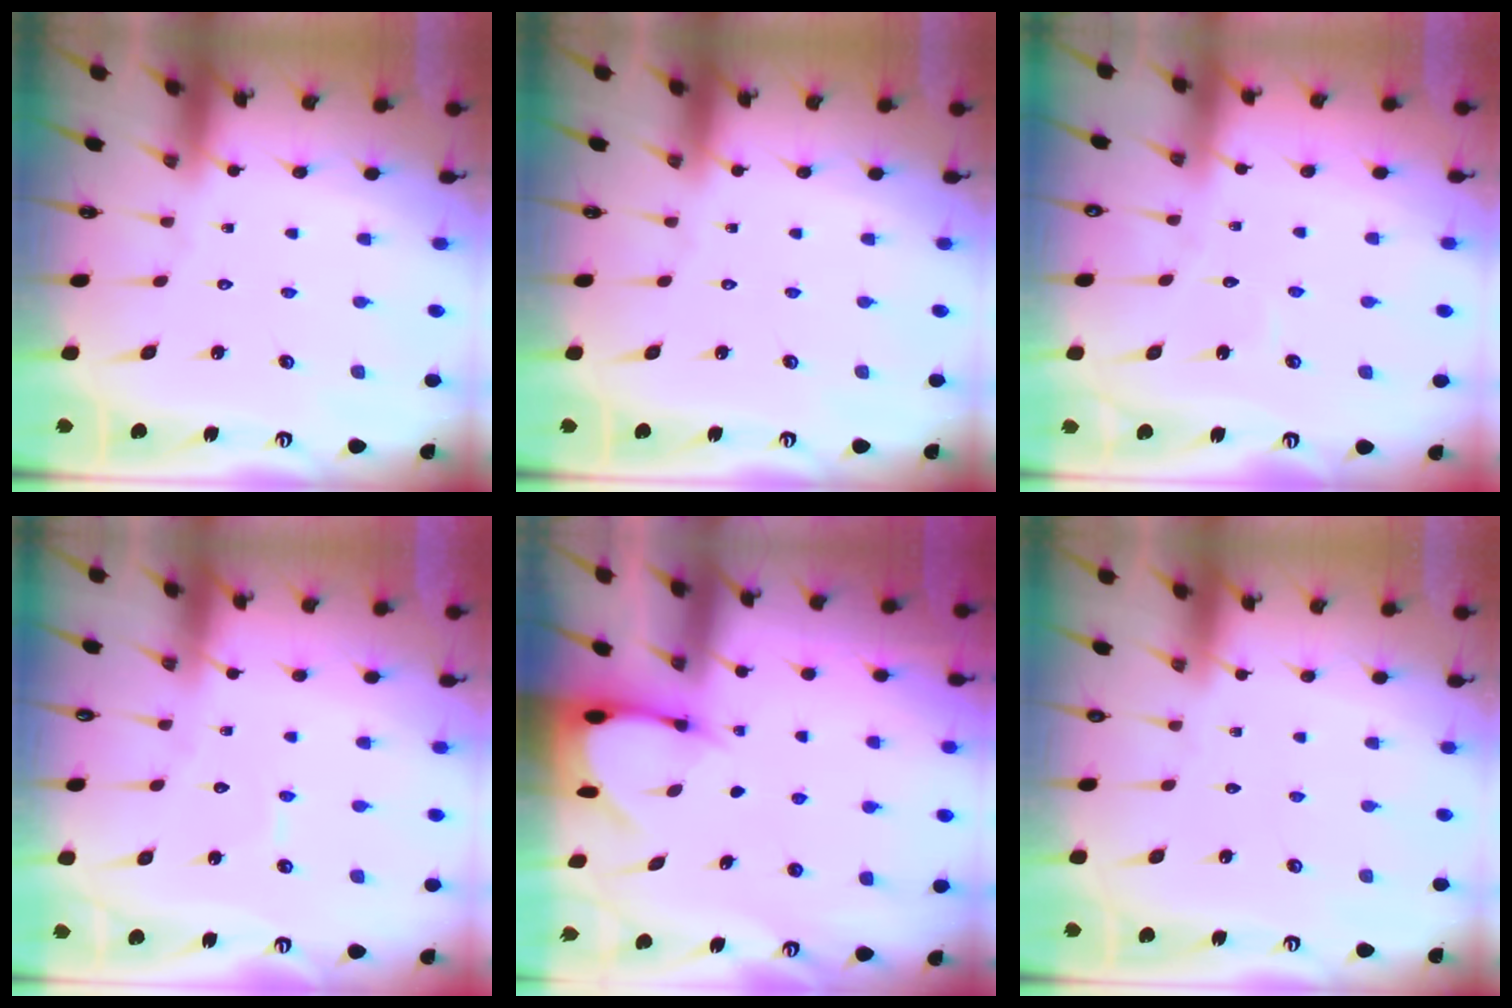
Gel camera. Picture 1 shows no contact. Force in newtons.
{"total": 0.0}
{"total": 2.5, "press": 2.5, "slide": 0.3}
{"total": 3.5, "press": 3.5, "slide": 0.2}
{"total": 3.7, "press": 3.7, "slide": 0.2}
{"total": 0.0}